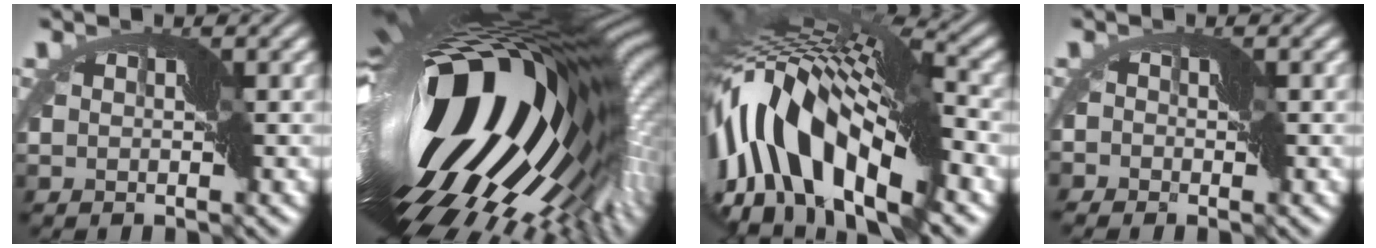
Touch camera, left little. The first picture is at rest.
{"total": 21.2, "force": [-0.1, 9.5, 19.0], "torque": [-0.312, -0.043, -0.024]}
{"total": 13.8, "force": [-3.4, 6.6, 11.7], "torque": [-0.199, 0.022, -0.070]}
{"total": 2.7, "force": [-1.9, 1.8, 0.1], "torque": [0.010, 0.008, -0.033]}